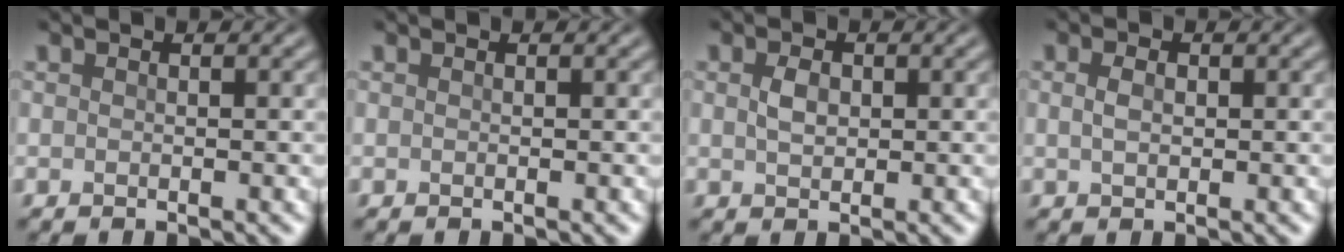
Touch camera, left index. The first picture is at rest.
{"total": 0.0}
{"total": 1.8, "force": [0.3, 1.2, 1.2], "torque": [-0.027, 0.001, 0.006]}
{"total": 1.5, "force": [0.3, 1.0, 1.1], "torque": [-0.022, 0.001, 0.007]}